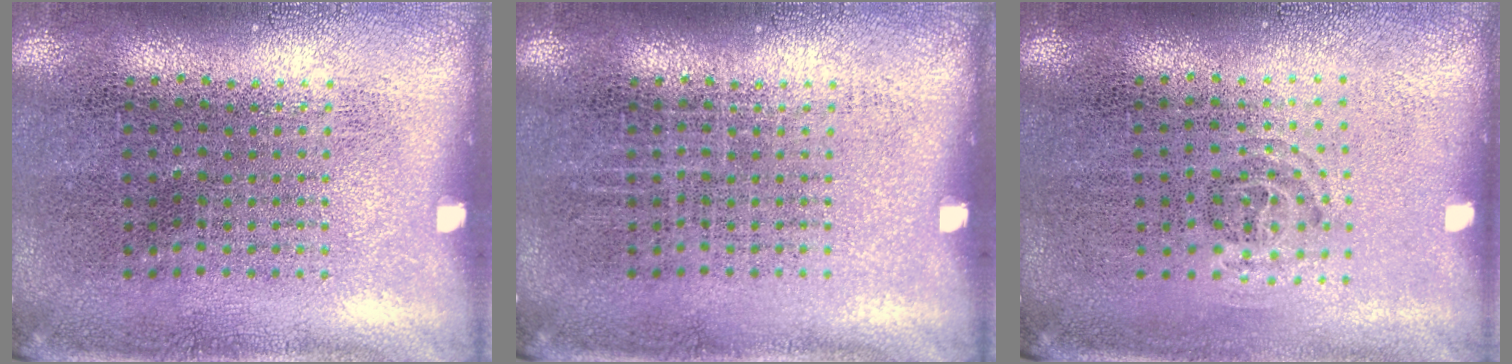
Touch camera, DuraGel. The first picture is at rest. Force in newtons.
{"total": 0.0}
{"total": 0.8, "press": 0.5, "slide": 0.7}